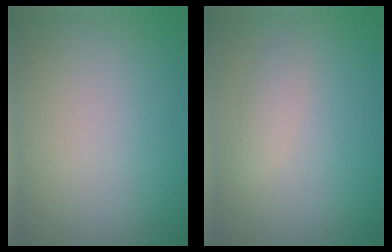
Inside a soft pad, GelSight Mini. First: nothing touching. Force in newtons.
{"total": 1.2, "press": 1.2, "slide": 0.0}